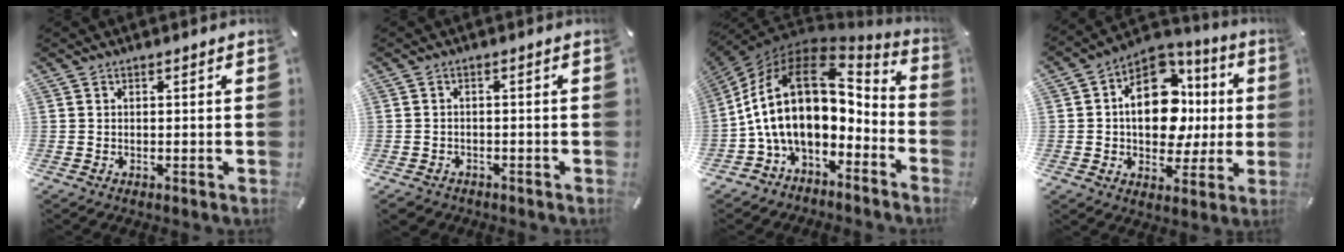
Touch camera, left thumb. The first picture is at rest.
{"total": 2.1, "force": [-1.5, 1.3, 0.5], "torque": [-0.017, 0.007, -0.036]}
{"total": 23.0, "force": [0.0, 14.2, 18.1], "torque": [-0.365, -0.007, 0.000]}
{"total": 17.8, "force": [0.9, 12.6, 12.6], "torque": [-0.198, -0.003, 0.018]}